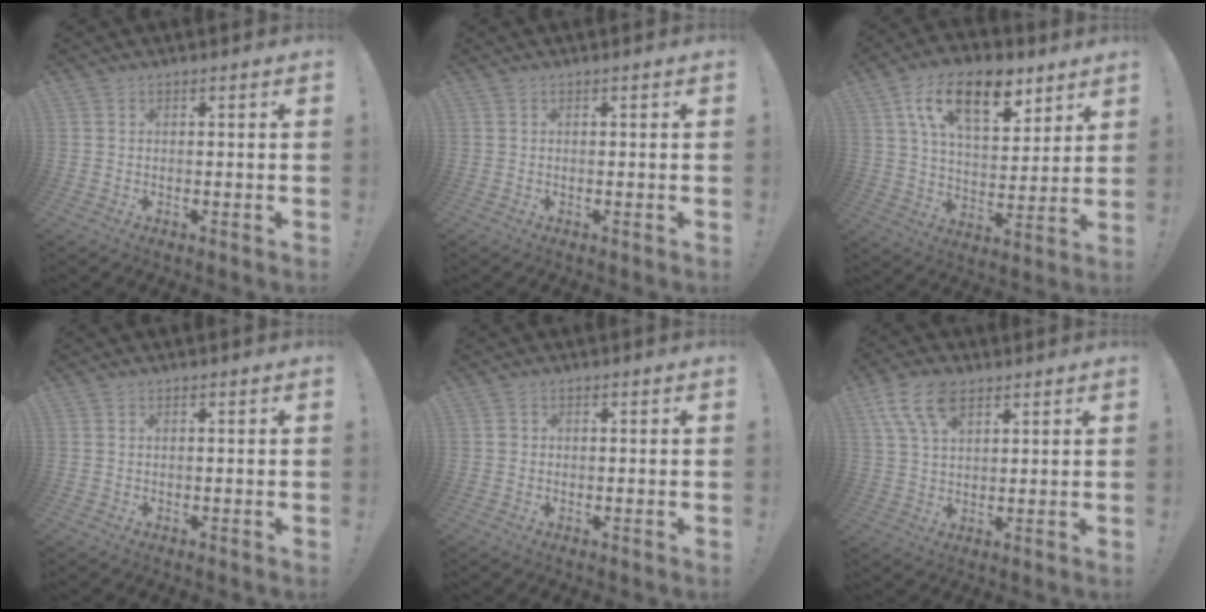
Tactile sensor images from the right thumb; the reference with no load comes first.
{"total": 0.0}
{"total": 18.3, "force": [9.5, 9.2, 12.6], "torque": [-0.209, -0.026, 0.165]}
{"total": 0.0}
{"total": 0.9, "force": [0.1, 0.9, 0.1], "torque": [-0.005, 0.004, 0.002]}
{"total": 10.7, "force": [5.7, 5.8, 7.0], "torque": [-0.128, -0.006, 0.110]}